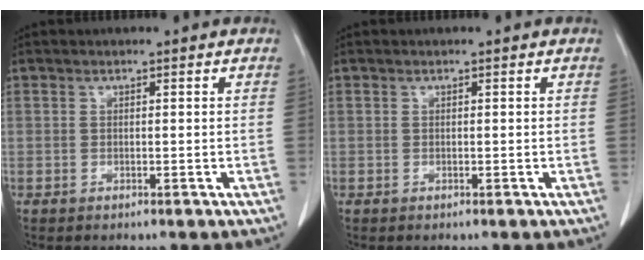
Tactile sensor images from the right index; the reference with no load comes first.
{"total": 0.0}